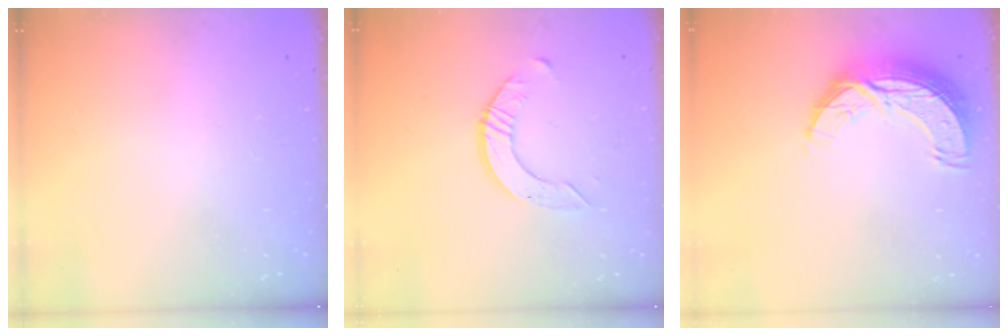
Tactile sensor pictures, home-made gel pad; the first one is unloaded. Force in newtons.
{"total": 5.3, "press": 5.3, "slide": 0.5}
{"total": 10.2, "press": 10.2, "slide": 0.6}